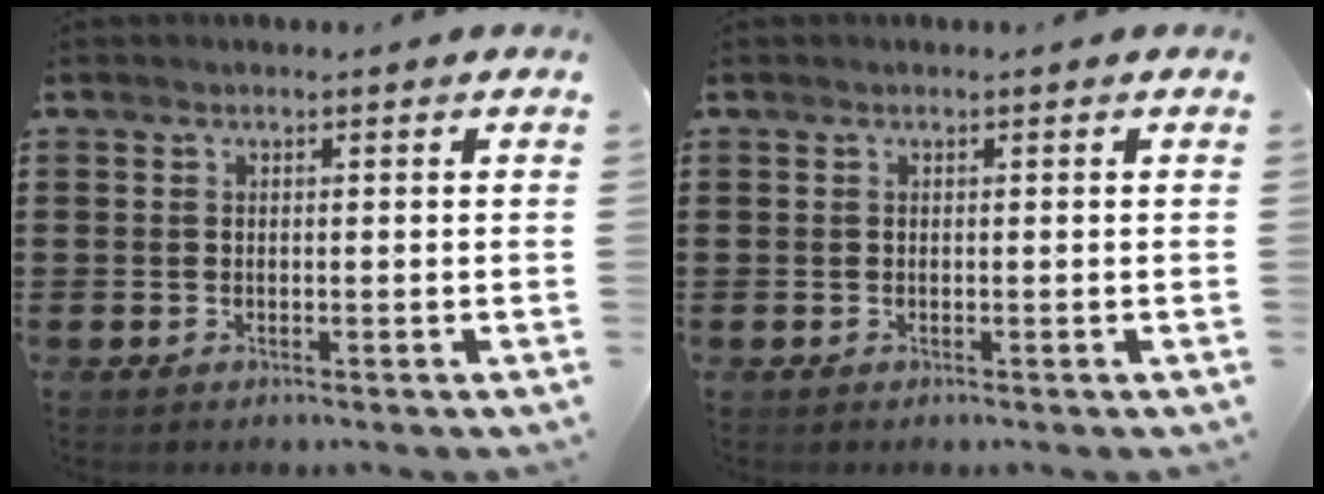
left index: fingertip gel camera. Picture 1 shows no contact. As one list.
[{"total": 0.0}]